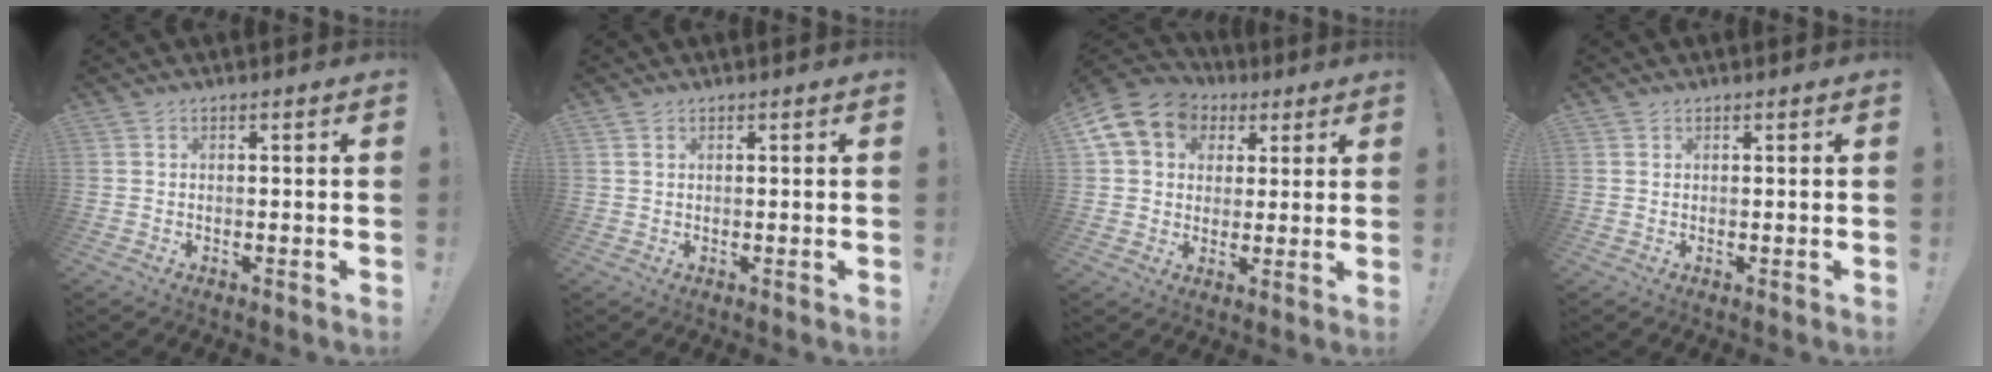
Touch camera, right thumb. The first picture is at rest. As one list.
[{"total": 1.2, "force": [0.7, 0.7, 0.5], "torque": [-0.008, 0.000, 0.014]}, {"total": 13.2, "force": [4.9, 10.8, 5.9], "torque": [-0.084, -0.017, 0.098]}, {"total": 0.7, "force": [0.5, 0.5, 0.0], "torque": [0.004, -0.002, 0.010]}]